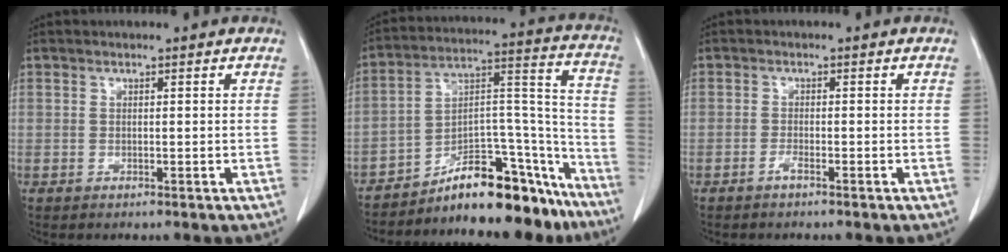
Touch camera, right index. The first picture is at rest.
{"total": 17.7, "force": [-15.0, 5.4, 7.6], "torque": [-0.075, 0.078, -0.231]}
{"total": 1.1, "force": [-0.9, 0.0, 0.6], "torque": [-0.014, 0.001, -0.018]}